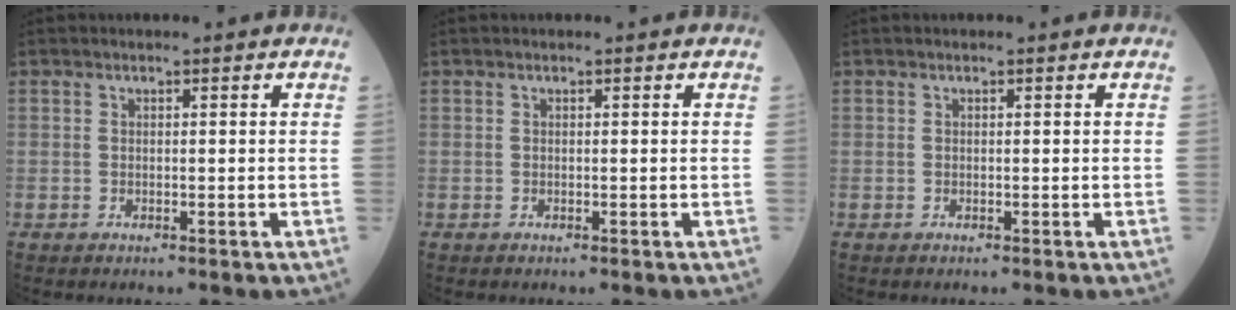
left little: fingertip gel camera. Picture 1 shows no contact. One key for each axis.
{"total": 0.0}
{"total": 0.0}